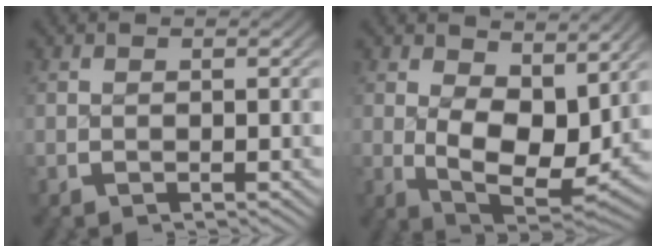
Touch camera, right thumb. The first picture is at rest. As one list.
[{"total": 7.9, "force": [0.6, 4.7, 6.4], "torque": [-0.135, -0.053, 0.029]}]